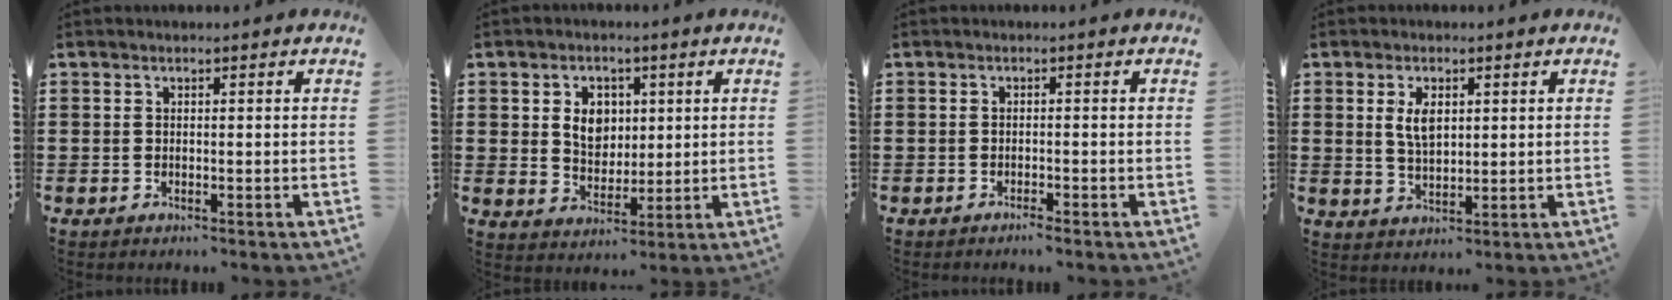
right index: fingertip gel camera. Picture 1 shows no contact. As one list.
[{"total": 5.5, "force": [1.1, 4.4, 3.1], "torque": [-0.070, 0.012, 0.016]}, {"total": 1.0, "force": [-0.9, 0.0, 0.4], "torque": [-0.010, -0.001, -0.017]}, {"total": 4.2, "force": [1.2, 2.1, 3.4], "torque": [-0.073, 0.008, 0.020]}]